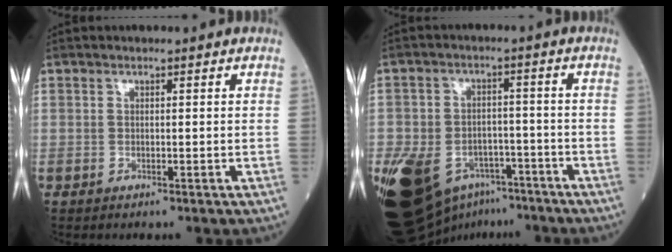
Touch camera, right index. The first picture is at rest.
{"total": 20.8, "force": [-11.2, 13.5, 11.2], "torque": [-0.286, -0.002, -0.170]}